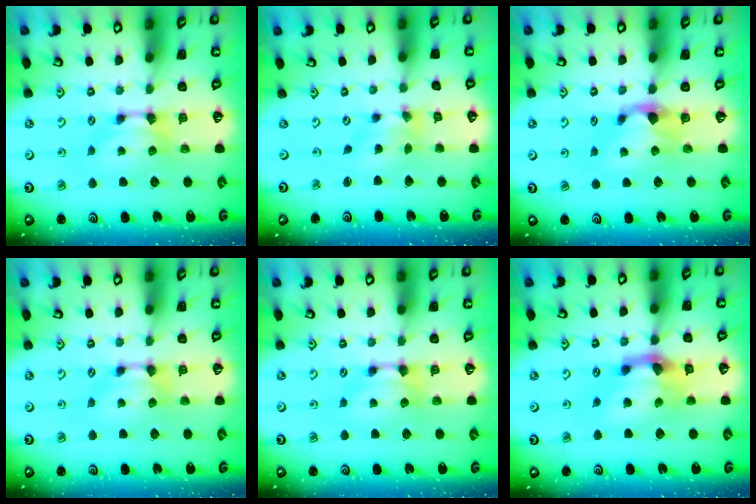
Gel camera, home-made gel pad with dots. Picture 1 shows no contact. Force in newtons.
{"total": 1.8, "press": 1.3, "slide": 1.2}
{"total": 1.4, "press": 0.6, "slide": 1.3}
{"total": 0.0}
{"total": 0.0}
{"total": 5.1, "press": 4.4, "slide": 2.4}